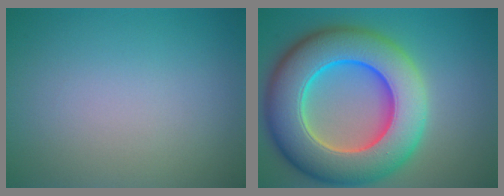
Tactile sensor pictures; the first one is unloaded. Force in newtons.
{"total": 13.2, "press": 13.1, "slide": 2.1}